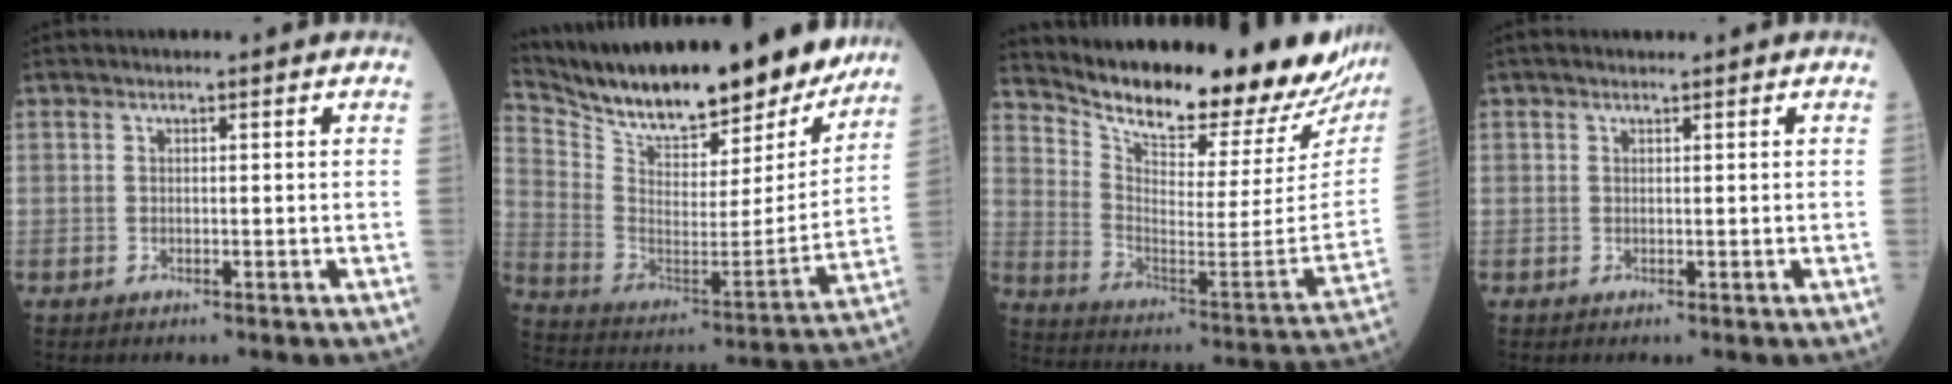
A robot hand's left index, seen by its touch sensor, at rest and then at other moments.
{"total": 26.6, "force": [23.1, 5.8, 12.0], "torque": [-0.215, -0.023, 0.346]}
{"total": 26.9, "force": [24.0, 5.0, 11.0], "torque": [-0.188, -0.084, 0.329]}
{"total": 1.0, "force": [0.7, 0.3, 0.6], "torque": [-0.013, 0.009, 0.010]}